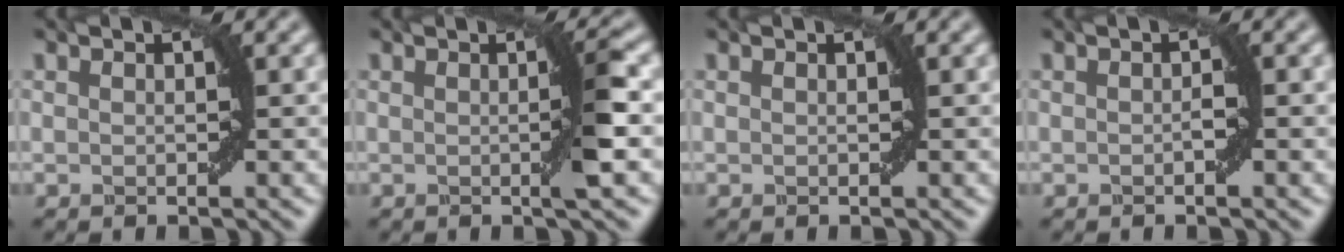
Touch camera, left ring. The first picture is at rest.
{"total": 2.9, "force": [-0.1, 0.3, 2.9], "torque": [-0.044, -0.003, -0.005]}
{"total": 0.0}
{"total": 0.7, "force": [-0.3, 0.1, 0.6], "torque": [-0.010, 0.002, -0.004]}